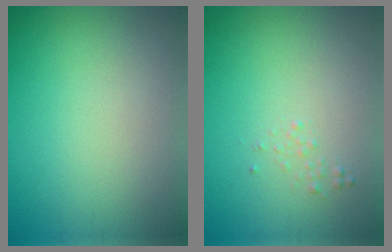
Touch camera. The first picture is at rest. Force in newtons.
{"total": 0.6, "press": 0.6, "slide": 0.1}